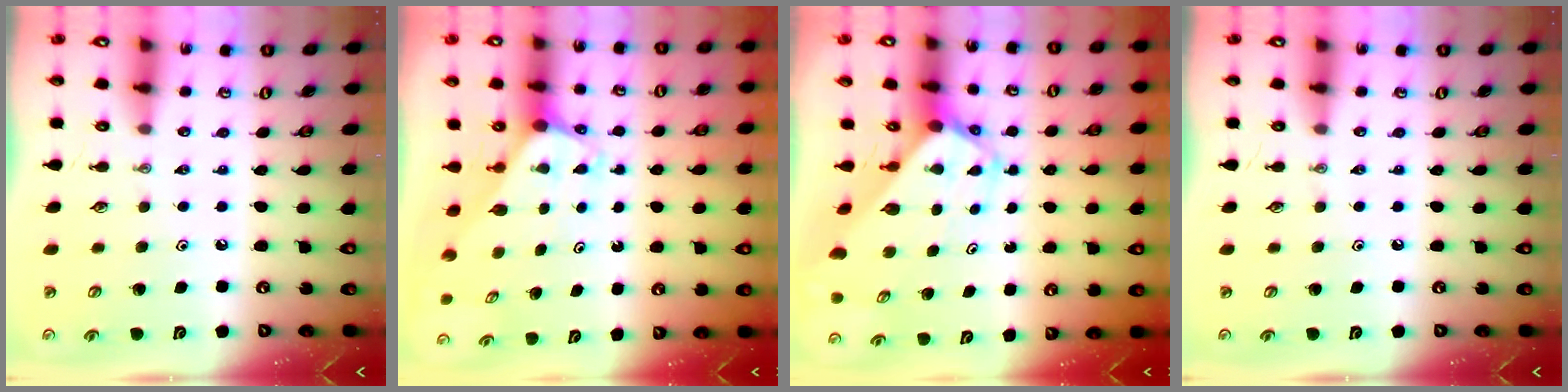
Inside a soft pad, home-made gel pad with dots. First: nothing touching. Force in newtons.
{"total": 2.0, "press": 2.0, "slide": 0.1}
{"total": 3.1, "press": 3.1, "slide": 0.2}
{"total": 0.0}